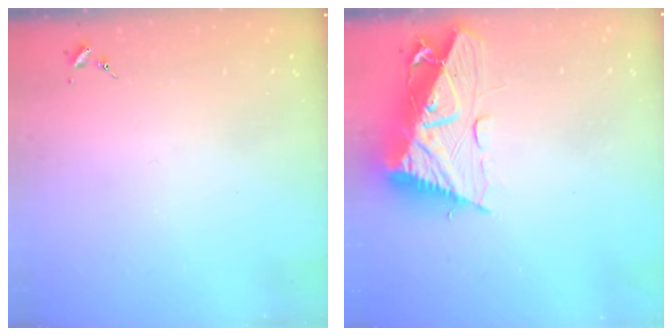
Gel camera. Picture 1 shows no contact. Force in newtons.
{"total": 17.0, "press": 16.9, "slide": 1.5}